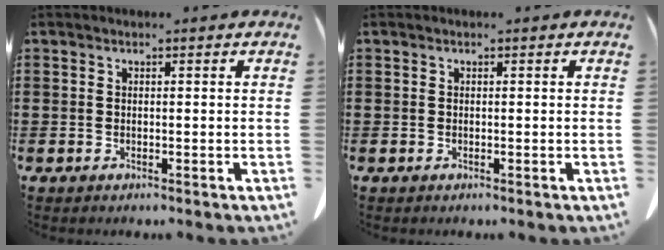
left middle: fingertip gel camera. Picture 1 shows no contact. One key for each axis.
{"total": 0.0}